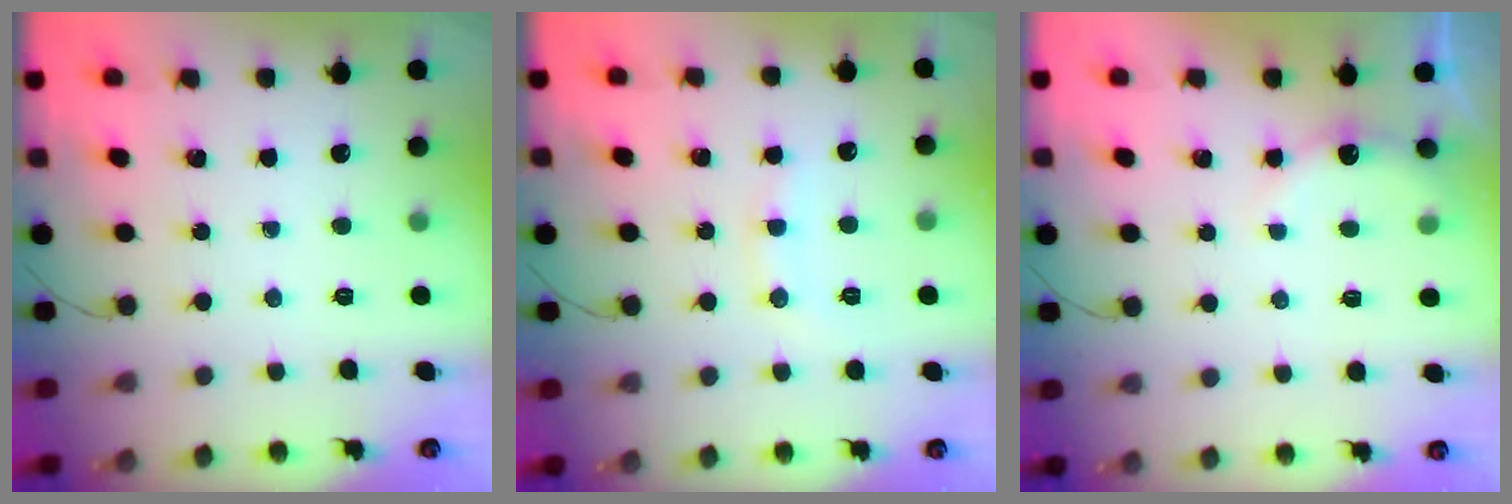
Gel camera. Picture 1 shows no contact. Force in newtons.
{"total": 7.0, "press": 6.9, "slide": 0.9}
{"total": 6.8, "press": 6.6, "slide": 1.3}